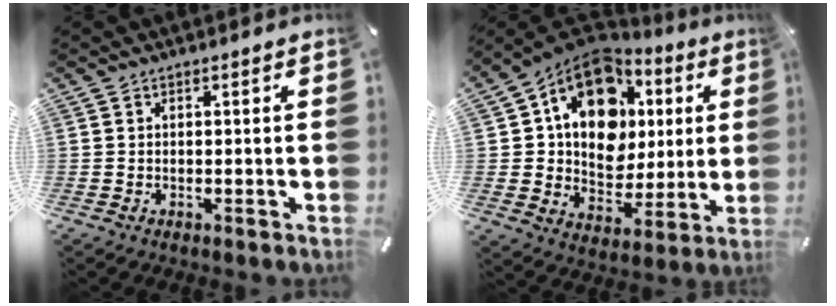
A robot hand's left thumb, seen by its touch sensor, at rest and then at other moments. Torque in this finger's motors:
{"motor_torque": [2.50, 2.51, 1.66, -1.11, 0.50]}